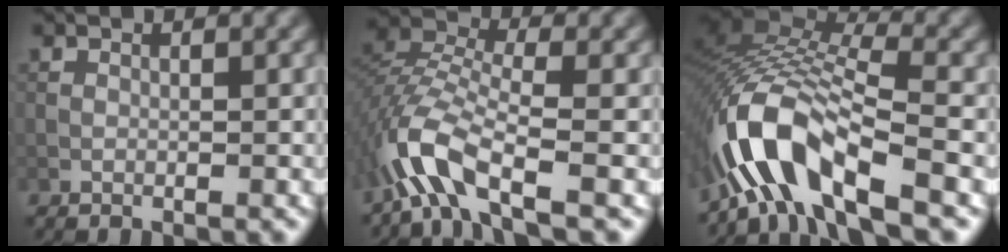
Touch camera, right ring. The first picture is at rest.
{"total": 6.1, "force": [-3.6, 2.1, 4.4], "torque": [-0.097, 0.002, -0.086]}
{"total": 11.0, "force": [-6.3, 3.3, 8.4], "torque": [-0.154, 0.013, -0.124]}